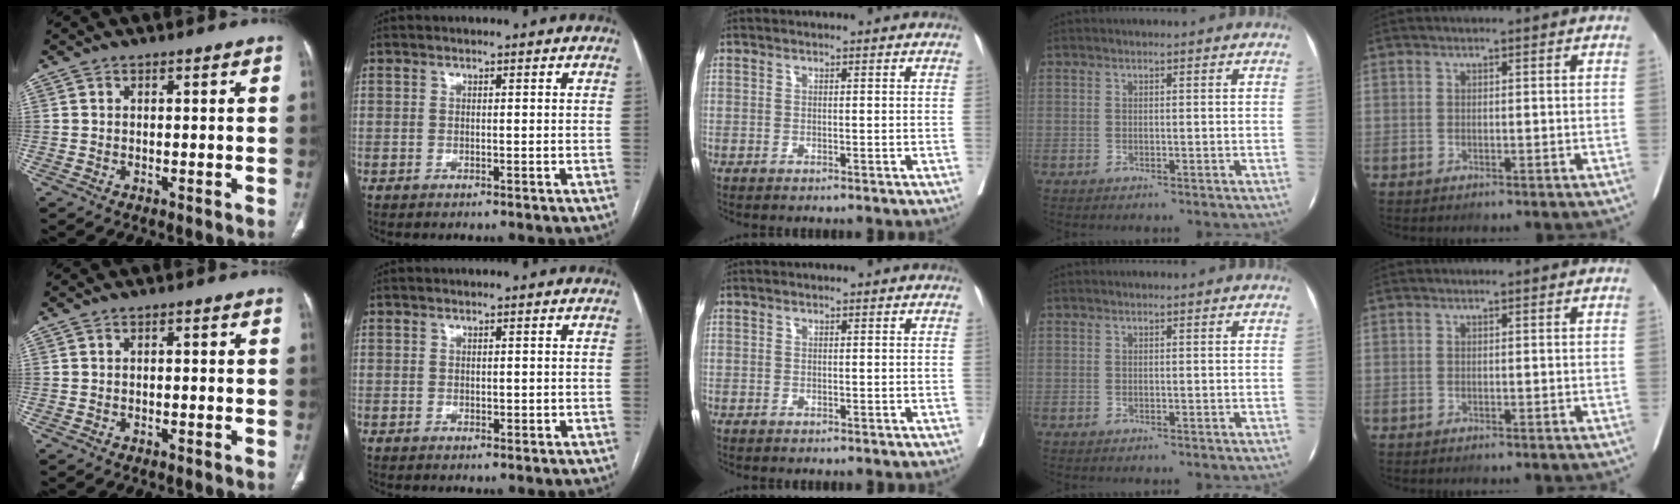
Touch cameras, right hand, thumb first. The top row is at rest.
{"thumb": {"total": 0.9, "force": [-0.1, 0.5, 0.8], "torque": [-0.012, 0.003, -0.002]}, "index": {"total": 1.3, "force": [0.0, 0.9, 0.9], "torque": [-0.015, 0.003, 0.005]}}